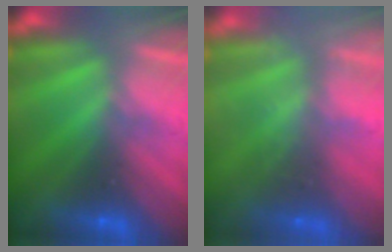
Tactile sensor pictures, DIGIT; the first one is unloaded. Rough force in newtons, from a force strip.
{"total": 2.3}